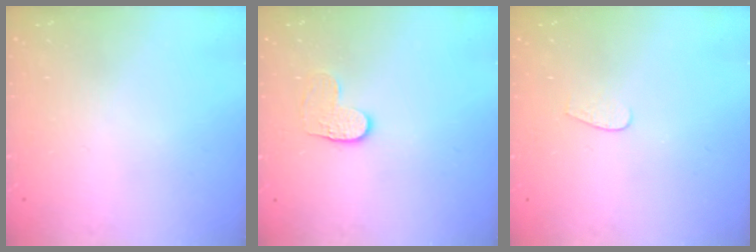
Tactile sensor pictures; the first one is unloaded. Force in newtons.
{"total": 4.3, "press": 4.3, "slide": 0.5}
{"total": 3.5, "press": 3.5, "slide": 0.3}